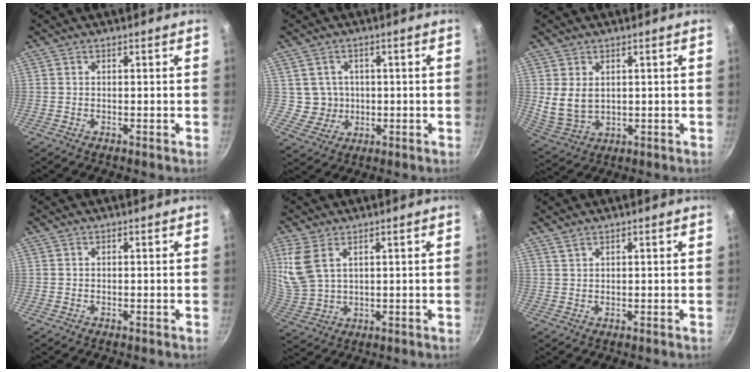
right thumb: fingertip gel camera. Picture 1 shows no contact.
{"total": 4.9, "force": [0.5, 4.8, 0.8], "torque": [0.009, 0.011, 0.016]}
{"total": 6.9, "force": [1.4, 4.8, 4.7], "torque": [-0.083, -0.018, 0.044]}
{"total": 0.0}
{"total": 8.5, "force": [3.7, 4.6, 6.0], "torque": [-0.128, -0.014, 0.087]}
{"total": 1.2, "force": [1.2, 0.2, 0.4], "torque": [-0.008, -0.006, 0.026]}